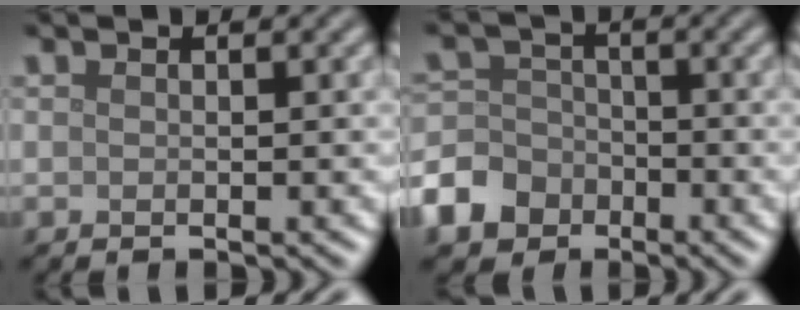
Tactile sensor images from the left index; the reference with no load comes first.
{"total": 6.8, "force": [-3.9, 5.2, 2.0], "torque": [-0.037, -0.012, -0.092]}